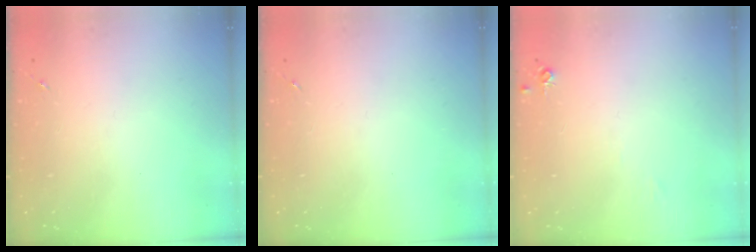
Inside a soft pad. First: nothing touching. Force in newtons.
{"total": 0.0}
{"total": 4.7, "press": 4.7, "slide": 0.7}